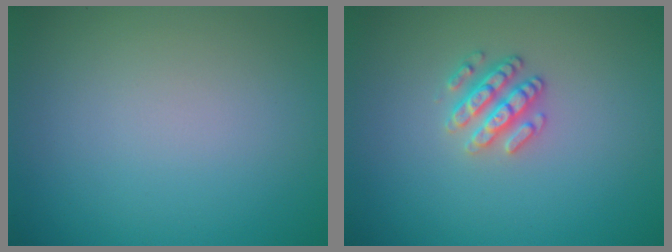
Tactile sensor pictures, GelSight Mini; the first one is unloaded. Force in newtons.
{"total": 2.5, "press": 2.4, "slide": 0.8}